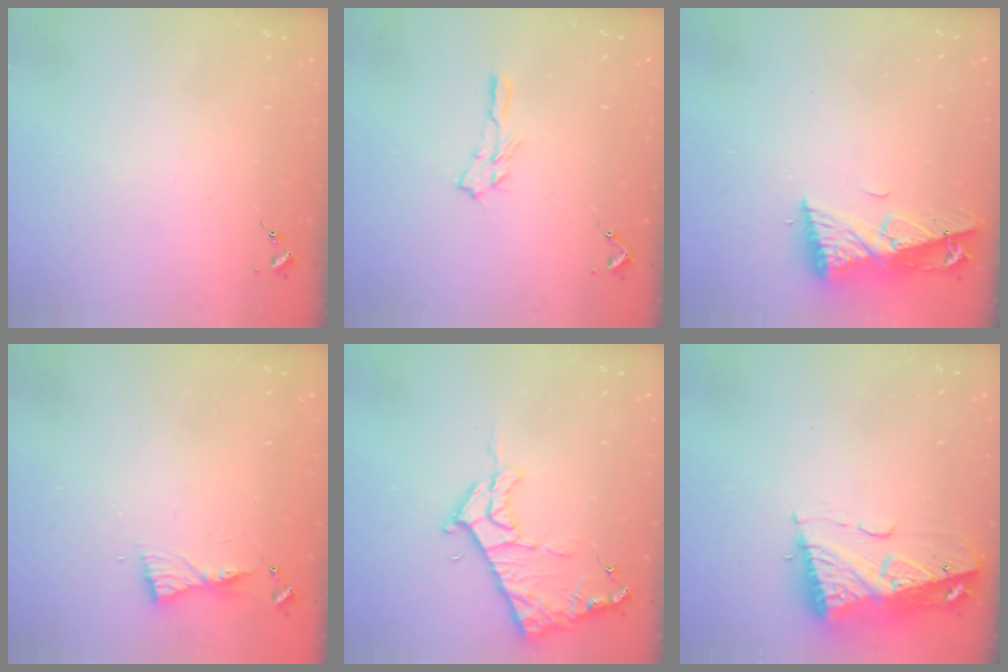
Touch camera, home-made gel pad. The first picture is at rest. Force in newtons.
{"total": 5.1, "press": 5.1, "slide": 0.6}
{"total": 10.1, "press": 10.0, "slide": 1.4}
{"total": 5.6, "press": 5.6, "slide": 0.5}
{"total": 12.0, "press": 12.0, "slide": 1.2}
{"total": 10.8, "press": 10.7, "slide": 1.0}